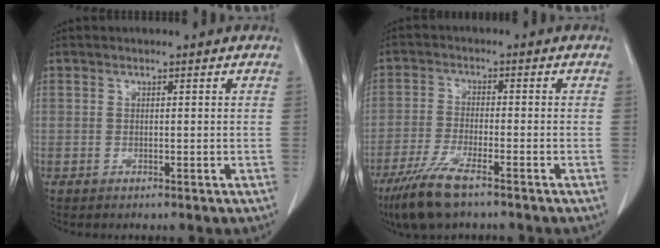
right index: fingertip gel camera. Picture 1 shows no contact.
{"total": 7.7, "force": [-5.4, 1.1, 5.4], "torque": [-0.113, -0.021, -0.097]}